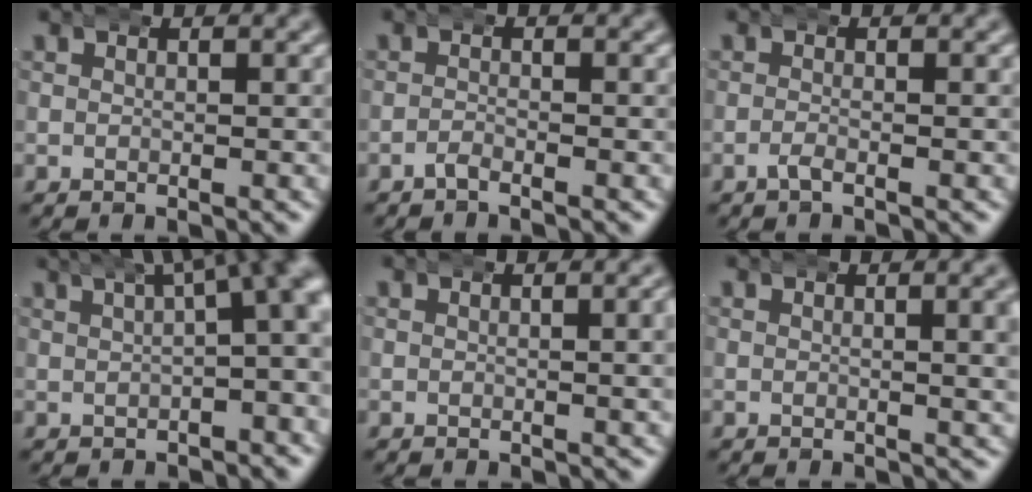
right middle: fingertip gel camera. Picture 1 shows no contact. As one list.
[{"total": 1.0, "force": [-1.0, 0.1, 0.3], "torque": [-0.005, 0.000, -0.024]}, {"total": 1.1, "force": [-0.9, 0.1, 0.6], "torque": [-0.011, -0.001, -0.022]}, {"total": 11.4, "force": [4.5, 6.1, 8.6], "torque": [-0.081, 0.045, 0.045]}, {"total": 1.5, "force": [0.6, 0.2, 1.4], "torque": [-0.006, 0.009, 0.003]}, {"total": 2.4, "force": [1.1, 0.5, 2.1], "torque": [-0.009, 0.005, 0.010]}]